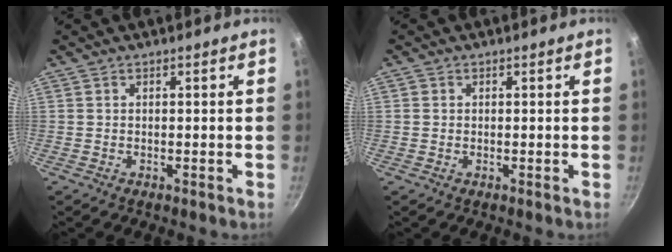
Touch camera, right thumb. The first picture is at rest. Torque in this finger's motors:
{"motor_torque": [-0.32, 0.36, -0.11, 0.18, 0.04]}